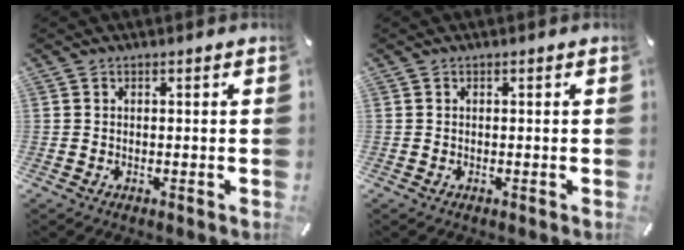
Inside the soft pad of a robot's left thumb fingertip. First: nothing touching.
{"total": 0.0}